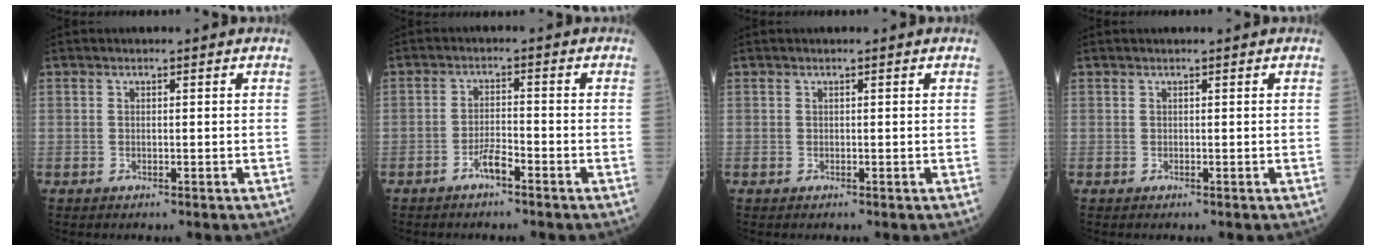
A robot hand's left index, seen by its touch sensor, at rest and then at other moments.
{"total": 2.9, "force": [-2.1, 0.4, 1.8], "torque": [-0.039, 0.001, -0.041]}
{"total": 0.0}
{"total": 0.0}